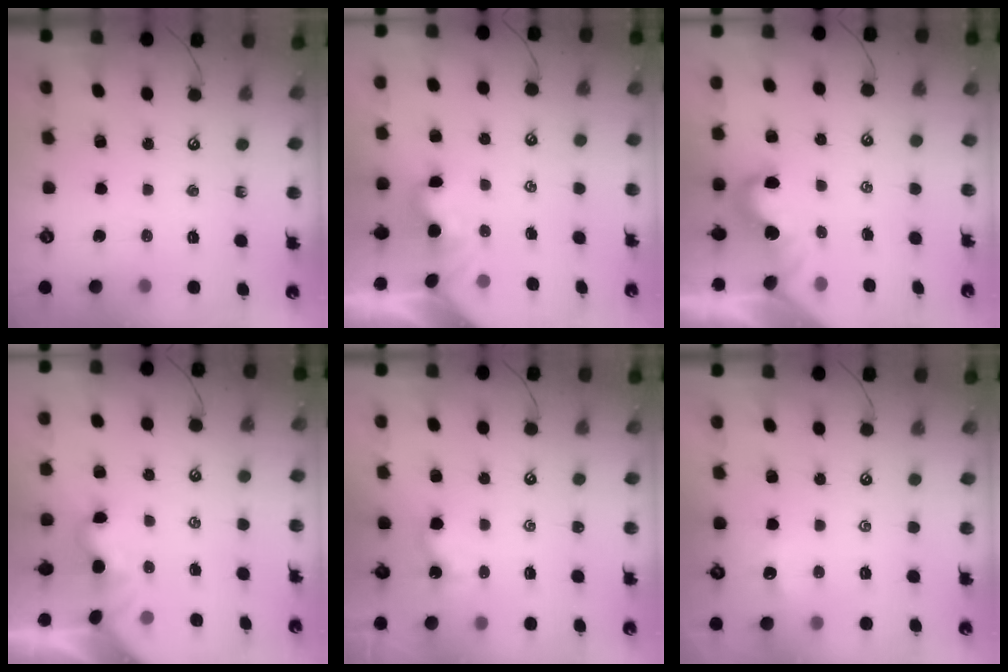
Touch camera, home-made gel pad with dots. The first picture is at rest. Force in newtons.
{"total": 2.1, "press": 2.1, "slide": 0.5}
{"total": 2.1, "press": 2.0, "slide": 0.6}
{"total": 1.7, "press": 1.7, "slide": 0.5}
{"total": 1.6, "press": 1.6, "slide": 0.4}
{"total": 0.0}